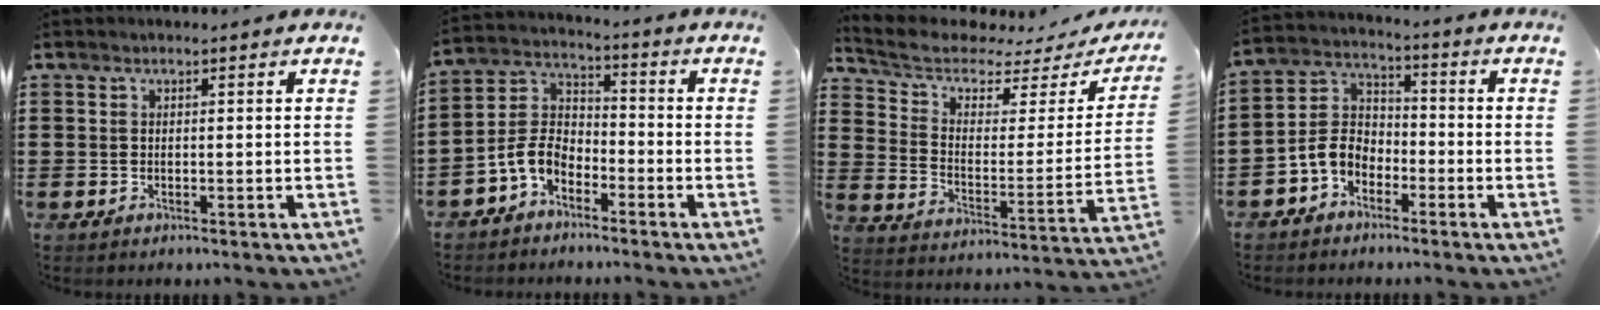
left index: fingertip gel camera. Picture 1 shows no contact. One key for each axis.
{"total": 6.0, "fx": -3.9, "fy": 3.3, "fz": 3.0, "tx": -0.094, "ty": -0.005, "tz": -0.088}
{"total": 5.7, "fx": 4.7, "fy": 2.2, "fz": 2.4, "tx": -0.076, "ty": -0.035, "tz": 0.079}
{"total": 5.4, "fx": -3.2, "fy": 3.5, "fz": 2.6, "tx": -0.080, "ty": 0.002, "tz": -0.076}